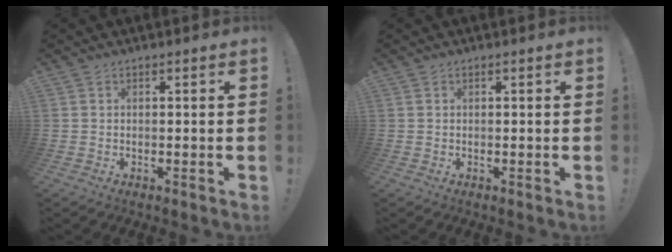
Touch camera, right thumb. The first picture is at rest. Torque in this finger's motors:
{"motor_torque": [-0.26, 0.32, 0.15, 0.09, 0.01]}